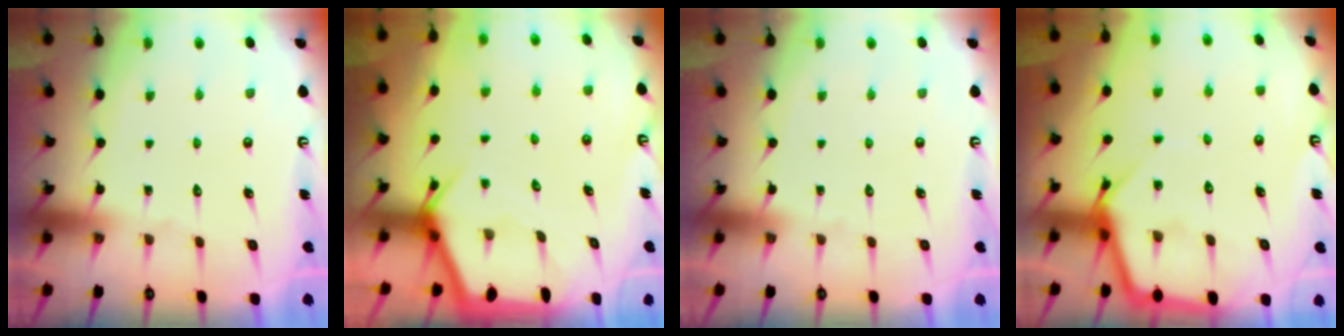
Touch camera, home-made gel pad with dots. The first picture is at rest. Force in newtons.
{"total": 5.3, "press": 5.3, "slide": 0.6}
{"total": 0.0}
{"total": 8.0, "press": 8.0, "slide": 0.6}